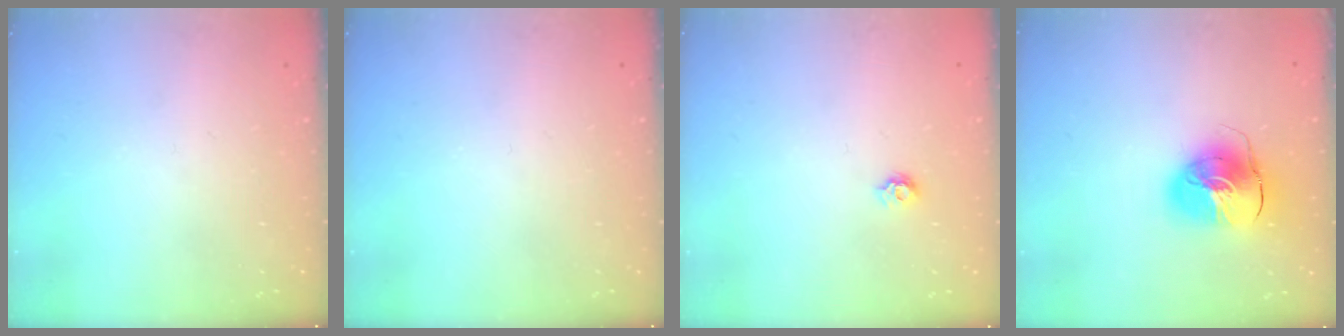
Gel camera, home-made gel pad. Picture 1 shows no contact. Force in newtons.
{"total": 0.0}
{"total": 5.9, "press": 5.8, "slide": 0.7}
{"total": 11.5, "press": 11.4, "slide": 1.5}